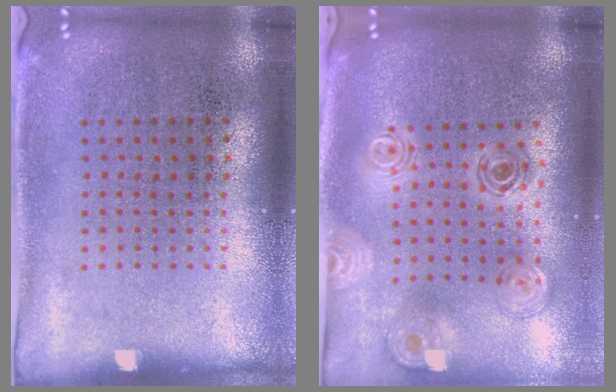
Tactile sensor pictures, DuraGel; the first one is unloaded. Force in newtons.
{"total": 1.3, "press": 1.3, "slide": 0.4}